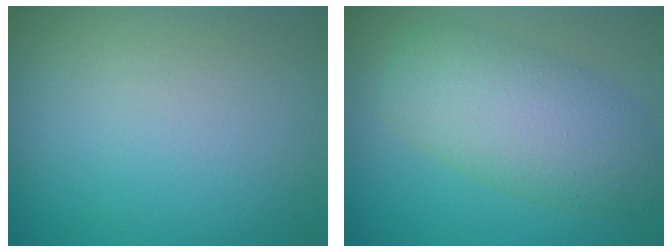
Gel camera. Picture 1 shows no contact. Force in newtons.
{"total": 6.4, "press": 6.4, "slide": 0.2}